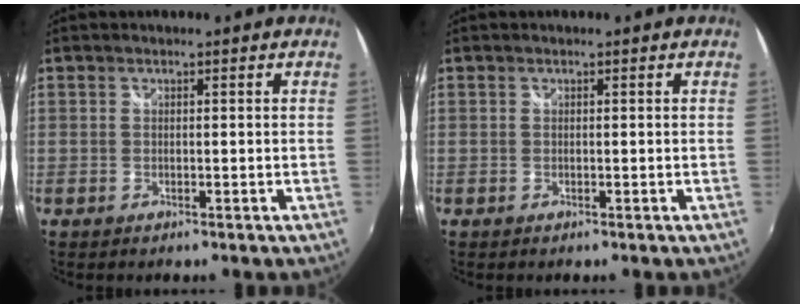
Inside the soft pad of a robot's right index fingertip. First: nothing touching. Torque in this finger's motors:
{"motor_torque": [0.00, 0.00, 0.00, 0.00]}